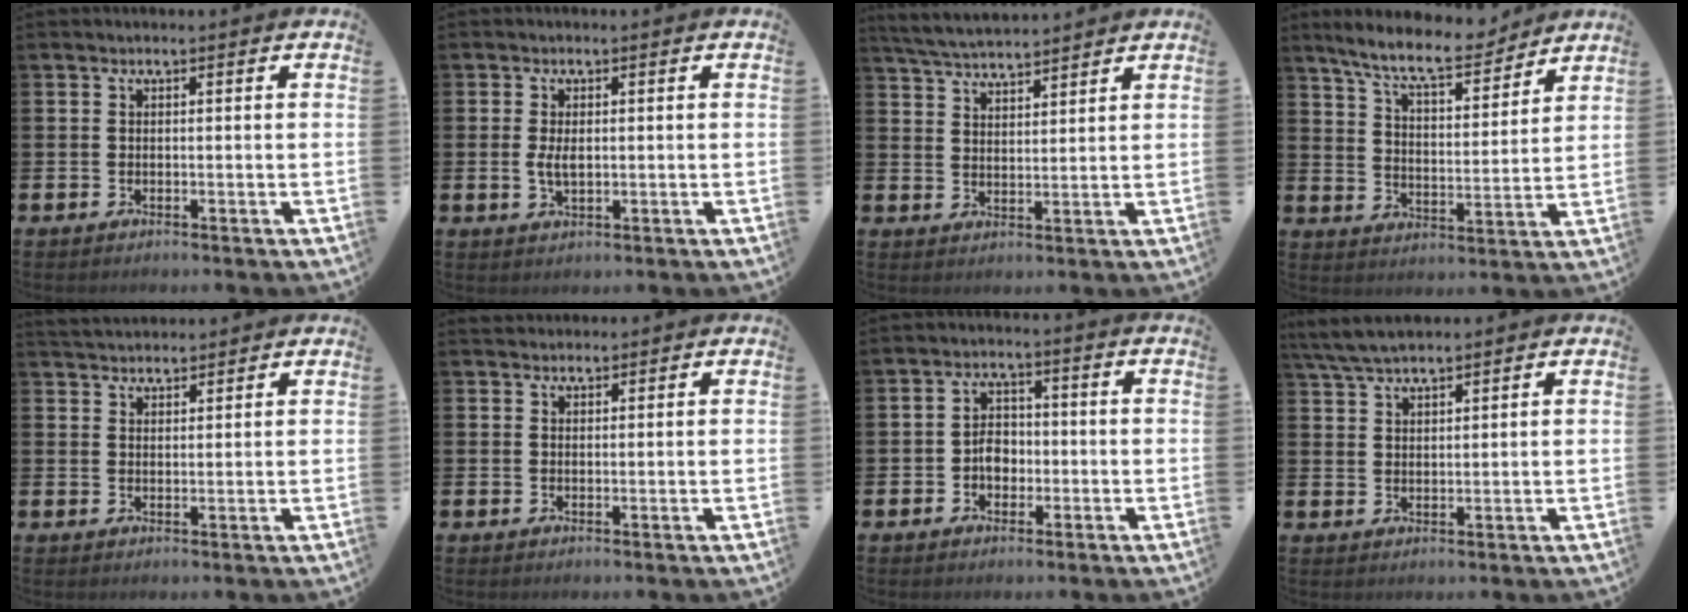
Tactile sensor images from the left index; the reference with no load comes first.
{"total": 2.5, "force": [0.2, 1.3, 2.2], "torque": [-0.030, -0.001, -0.001]}
{"total": 4.8, "force": [4.8, 0.3, 0.6], "torque": [-0.034, -0.023, 0.087]}
{"total": 9.1, "force": [8.3, 1.6, 3.4], "torque": [-0.089, -0.048, 0.147]}
{"total": 3.1, "force": [3.0, 0.7, 0.2], "torque": [-0.011, -0.009, 0.057]}
{"total": 1.4, "force": [1.3, 0.6, -0.1], "torque": [0.013, -0.001, 0.022]}
{"total": 3.4, "force": [-0.9, 2.5, 2.2], "torque": [-0.030, 0.002, -0.022]}
{"total": 4.8, "force": [4.4, 0.9, 1.7], "torque": [-0.046, -0.009, 0.082]}